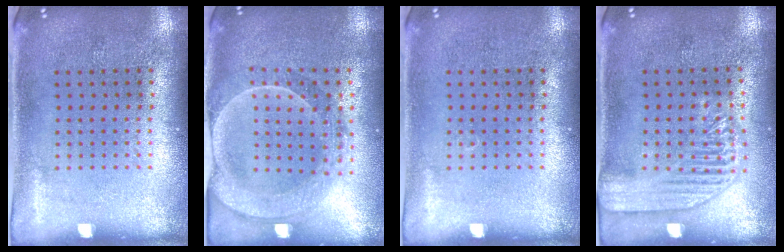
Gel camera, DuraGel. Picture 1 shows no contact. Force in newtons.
{"total": 2.2, "press": 2.1, "slide": 0.9}
{"total": 0.0}
{"total": 2.0, "press": 1.8, "slide": 0.7}